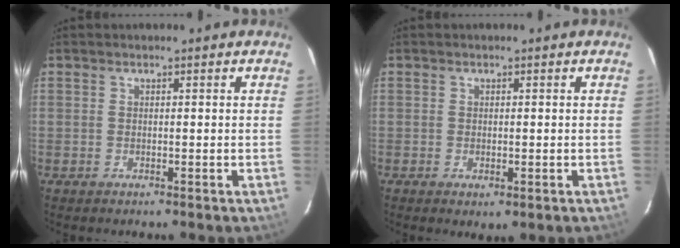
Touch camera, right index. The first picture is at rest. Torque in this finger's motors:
{"motor_torque": [0.78, -0.60, 0.33, 0.02]}